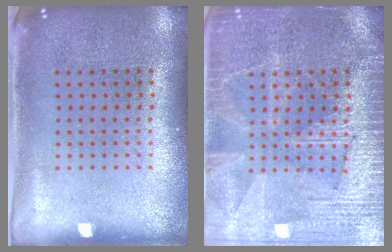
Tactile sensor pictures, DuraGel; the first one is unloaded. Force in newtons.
{"total": 5.3, "press": 5.2, "slide": 0.7}